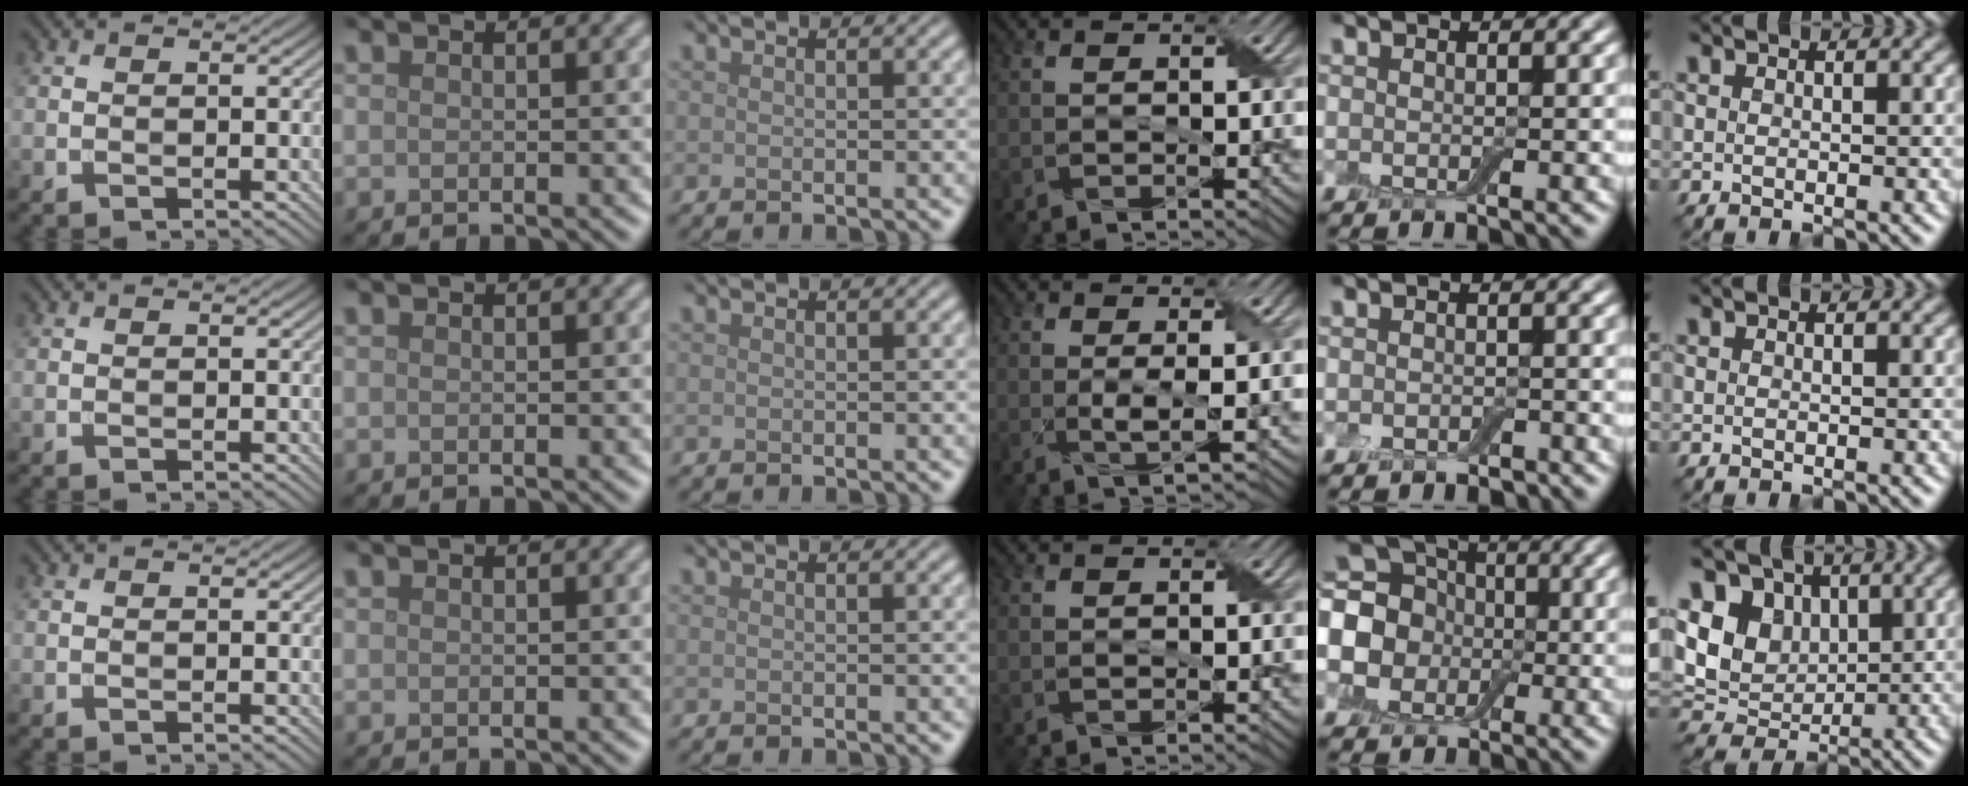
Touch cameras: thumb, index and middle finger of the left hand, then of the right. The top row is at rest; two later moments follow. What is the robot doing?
{"motion": "fold", "object": "aluminum foil"}